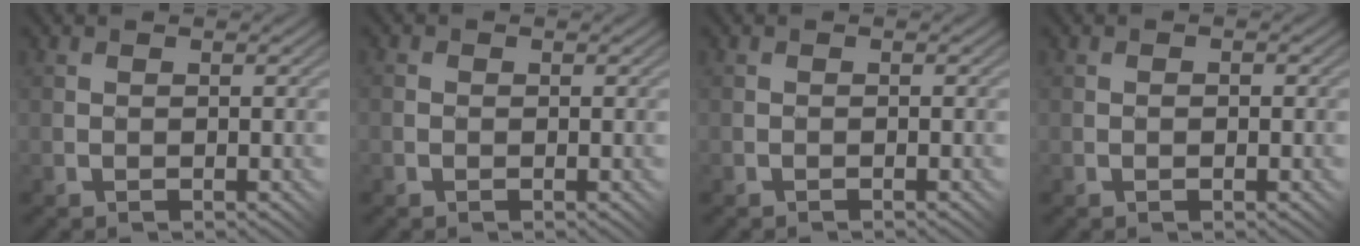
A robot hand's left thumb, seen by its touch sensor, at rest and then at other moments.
{"total": 1.2, "force": [-0.2, 1.1, 0.1], "torque": [0.004, 0.004, -0.012]}
{"total": 0.0}
{"total": 0.7, "force": [-0.2, 0.4, 0.5], "torque": [0.001, 0.005, -0.001]}